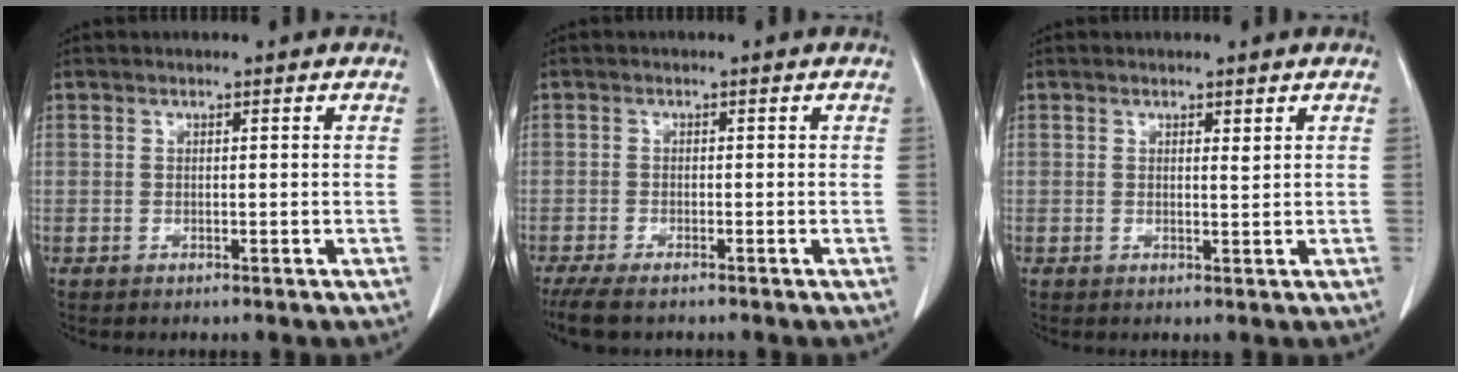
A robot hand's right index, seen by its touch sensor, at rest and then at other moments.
{"total": 5.2, "force": [-4.2, 1.5, 2.8], "torque": [-0.053, -0.014, -0.068]}
{"total": 0.7, "force": [0.5, 0.1, 0.5], "torque": [-0.013, -0.006, 0.008]}